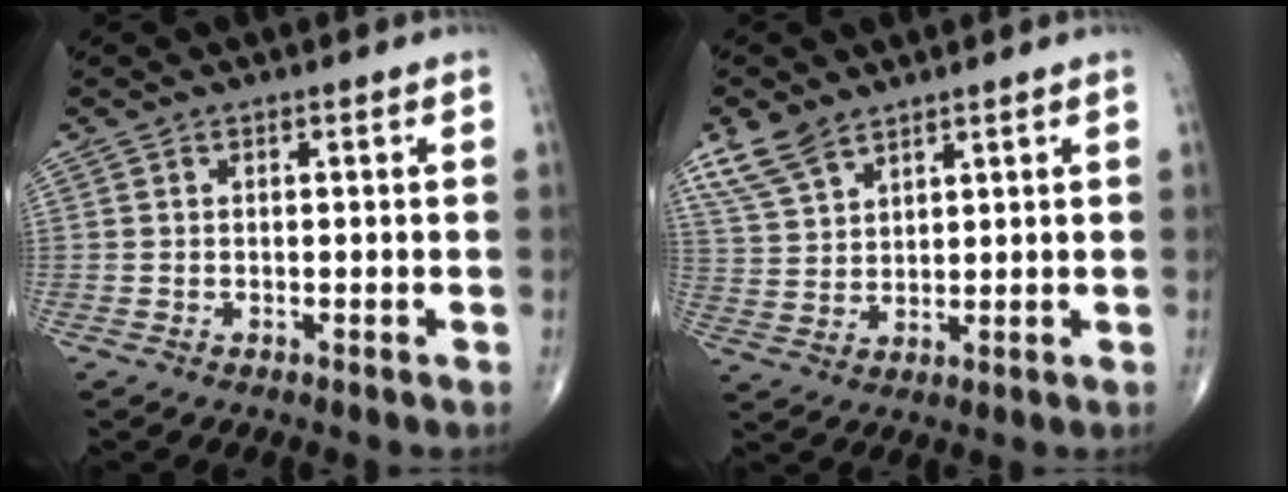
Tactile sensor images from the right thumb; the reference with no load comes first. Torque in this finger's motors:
{"motor_torque": [-0.17, 0.33, 0.63, 0.57, 0.03]}